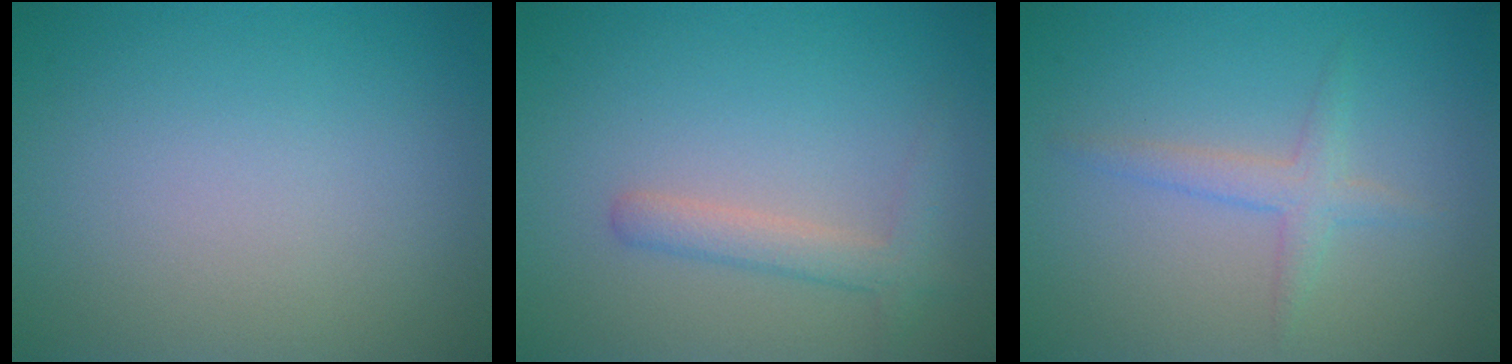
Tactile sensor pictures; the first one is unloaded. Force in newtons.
{"total": 2.2, "press": 2.2, "slide": 0.2}
{"total": 1.9, "press": 1.9, "slide": 0.1}